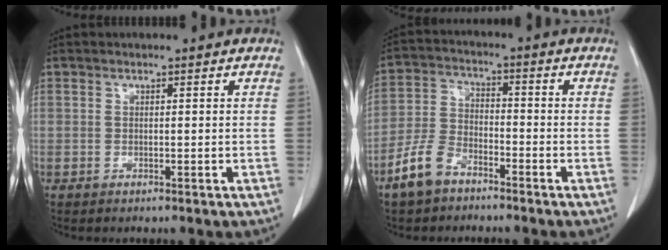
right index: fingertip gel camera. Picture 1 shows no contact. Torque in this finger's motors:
{"motor_torque": [-0.40, -0.38, -0.41, -0.17]}